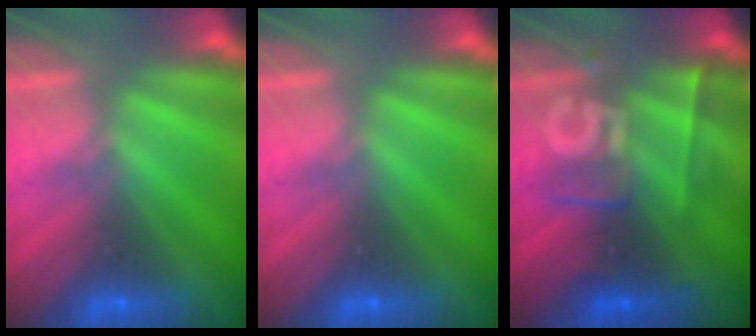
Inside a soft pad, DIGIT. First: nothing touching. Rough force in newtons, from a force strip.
{"total": 0.0}
{"total": 2.5}